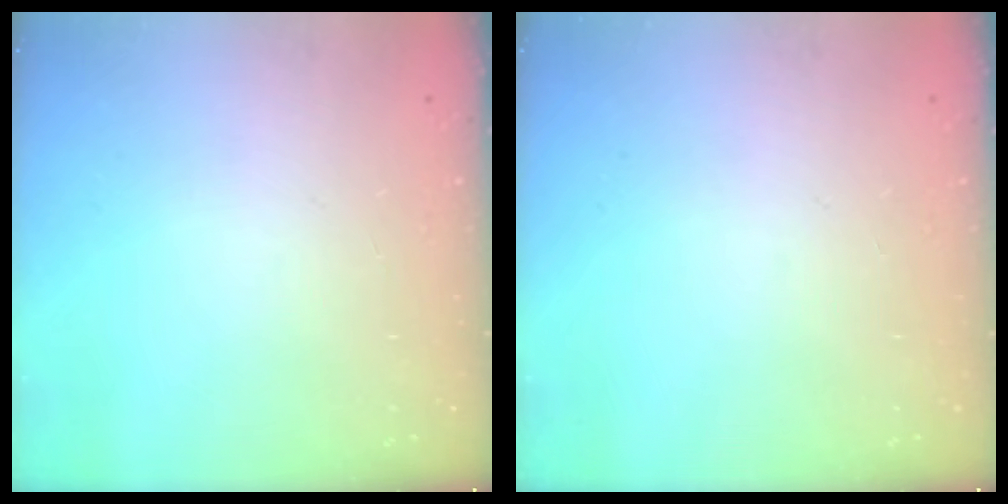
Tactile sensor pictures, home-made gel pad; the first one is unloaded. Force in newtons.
{"total": 0.0}